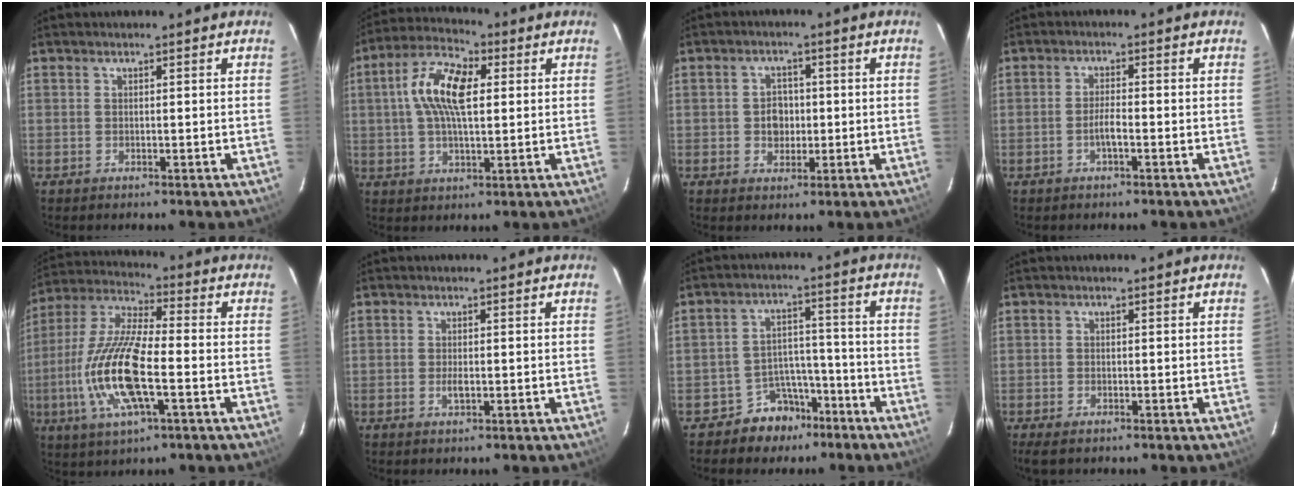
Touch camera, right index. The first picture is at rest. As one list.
[{"total": 11.3, "force": [2.0, 5.0, 9.9], "torque": [-0.193, 0.024, 0.030]}, {"total": 4.0, "force": [-0.2, 3.5, 1.9], "torque": [-0.034, 0.010, 0.001]}, {"total": 2.5, "force": [-1.2, 0.3, 2.2], "torque": [-0.045, 0.003, -0.022]}, {"total": 16.7, "force": [-4.2, 4.7, 15.4], "torque": [-0.324, -0.009, -0.085]}, {"total": 1.6, "force": [-0.4, 0.6, 1.4], "torque": [-0.028, -0.002, -0.006]}, {"total": 7.8, "force": [-5.6, 5.2, 1.3], "torque": [-0.026, 0.033, -0.081]}, {"total": 2.7, "force": [-1.9, 1.1, 1.6], "torque": [-0.039, -0.008, -0.035]}]